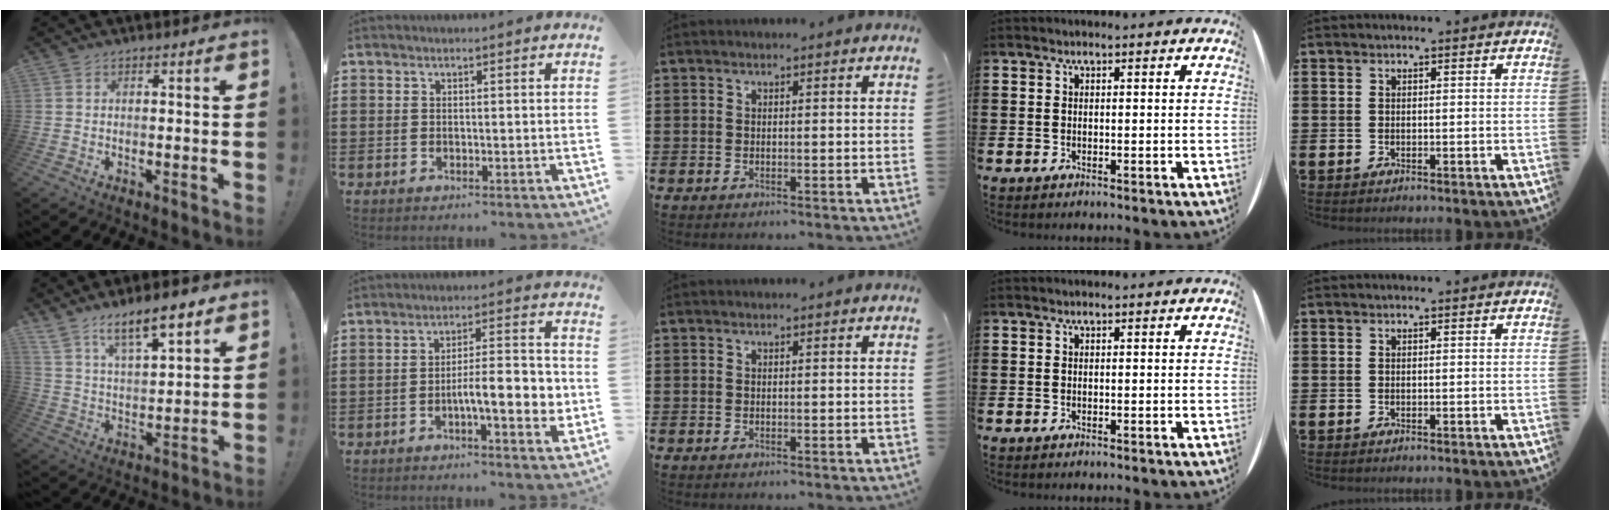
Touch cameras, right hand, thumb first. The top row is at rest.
{"thumb": {"total": 11.7, "force": [8.9, 3.9, 6.5], "torque": [-0.113, -0.056, 0.160]}, "index": {"total": 8.8, "force": [-2.1, 2.5, 8.1], "torque": [-0.110, -0.001, -0.039]}}